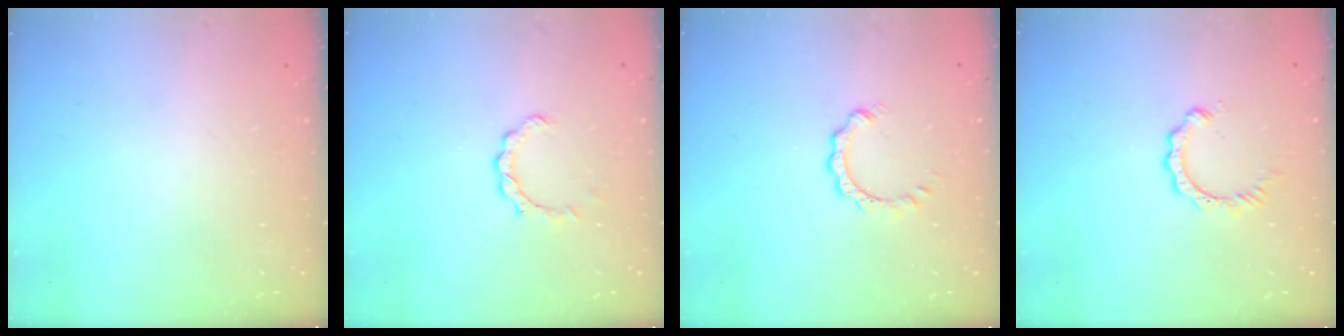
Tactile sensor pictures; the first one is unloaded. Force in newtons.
{"total": 3.8, "press": 3.8, "slide": 0.4}
{"total": 3.4, "press": 3.4, "slide": 0.3}
{"total": 3.0, "press": 2.9, "slide": 0.3}